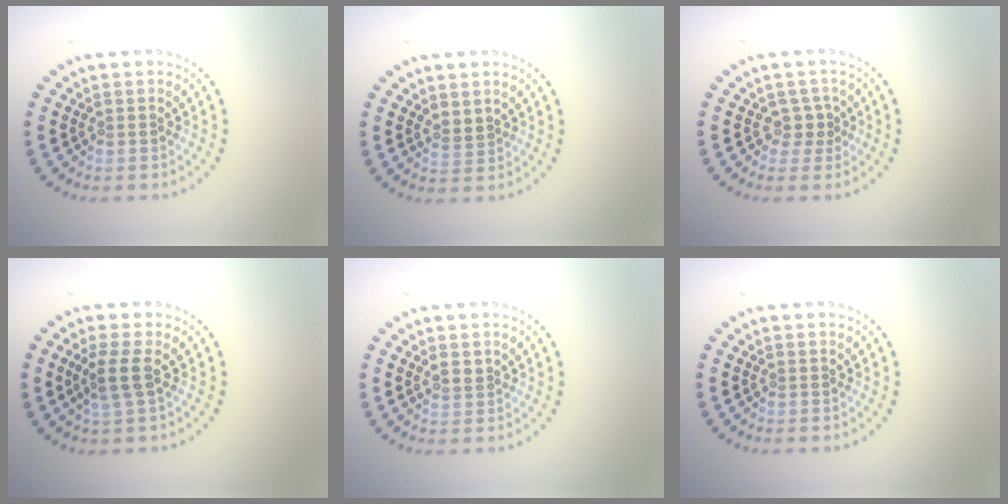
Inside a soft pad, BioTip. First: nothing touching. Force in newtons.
{"total": 1.3, "press": 1.0, "slide": 0.9}
{"total": 1.6, "press": 1.2, "slide": 1.1}
{"total": 2.3, "press": 2.0, "slide": 1.2}
{"total": 1.4, "press": 1.2, "slide": 0.8}
{"total": 0.0}